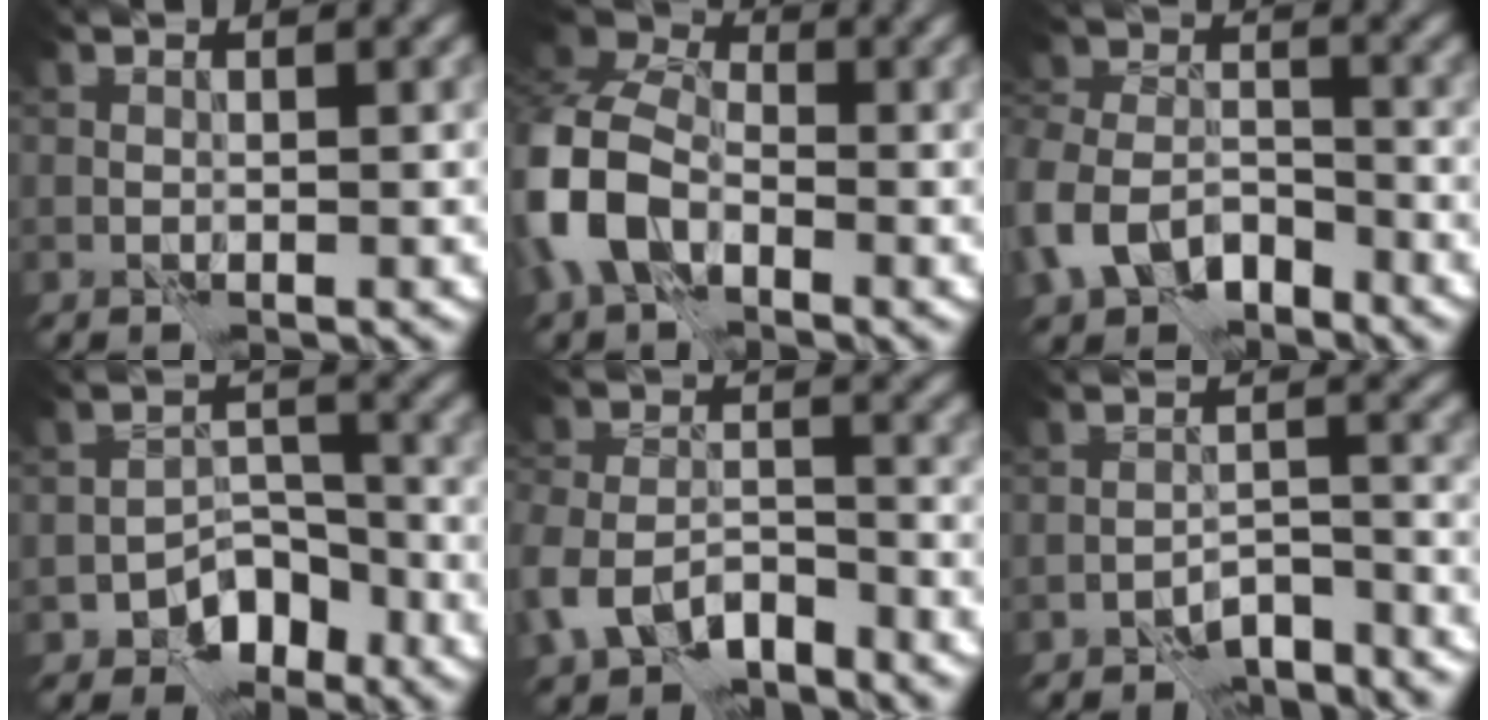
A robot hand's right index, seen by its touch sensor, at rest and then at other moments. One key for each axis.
{"total": 9.4, "fx": -3.6, "fy": 6.3, "fz": 6.0, "tx": -0.162, "ty": -0.009, "tz": -0.084}
{"total": 6.2, "fx": -3.5, "fy": 4.2, "fz": 2.9, "tx": -0.054, "ty": -0.005, "tz": -0.077}
{"total": 4.8, "fx": -3.1, "fy": 3.0, "fz": 2.2, "tx": -0.022, "ty": 0.004, "tz": -0.054}
{"total": 6.6, "fx": -4.2, "fy": 3.8, "fz": 3.5, "tx": -0.067, "ty": -0.007, "tz": -0.082}
{"total": 6.2, "fx": -5.2, "fy": 2.0, "fz": 2.7, "tx": -0.035, "ty": 0.001, "tz": -0.079}